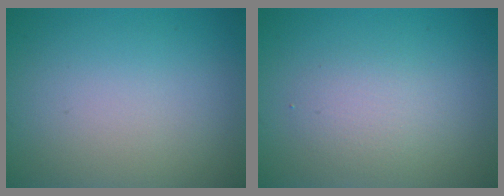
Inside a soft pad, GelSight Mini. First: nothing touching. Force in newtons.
{"total": 2.1, "press": 2.1, "slide": 0.0}